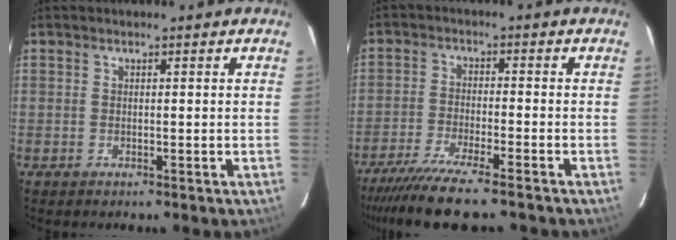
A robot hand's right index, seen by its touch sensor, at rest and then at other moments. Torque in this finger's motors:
{"motor_torque": [1.21, -0.93, 0.67, 0.14]}